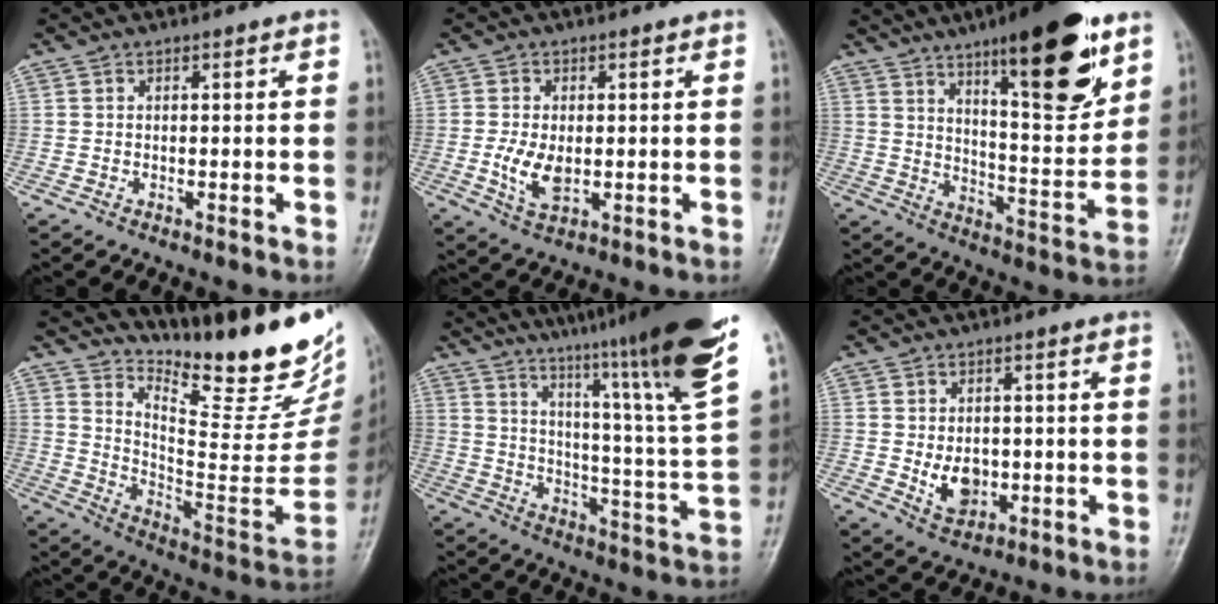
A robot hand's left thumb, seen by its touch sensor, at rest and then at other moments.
{"total": 5.9, "force": [-0.5, 3.5, 4.7], "torque": [-0.089, -0.010, -0.003]}
{"total": 22.1, "force": [12.7, 6.1, 17.0], "torque": [-0.221, -0.064, 0.198]}
{"total": 23.9, "force": [19.2, 7.0, 12.4], "torque": [-0.136, -0.149, 0.276]}
{"total": 27.6, "force": [19.9, 0.8, 19.1], "torque": [-0.277, -0.111, 0.285]}
{"total": 6.1, "force": [-0.5, 4.4, 4.1], "torque": [-0.047, -0.007, 0.004]}